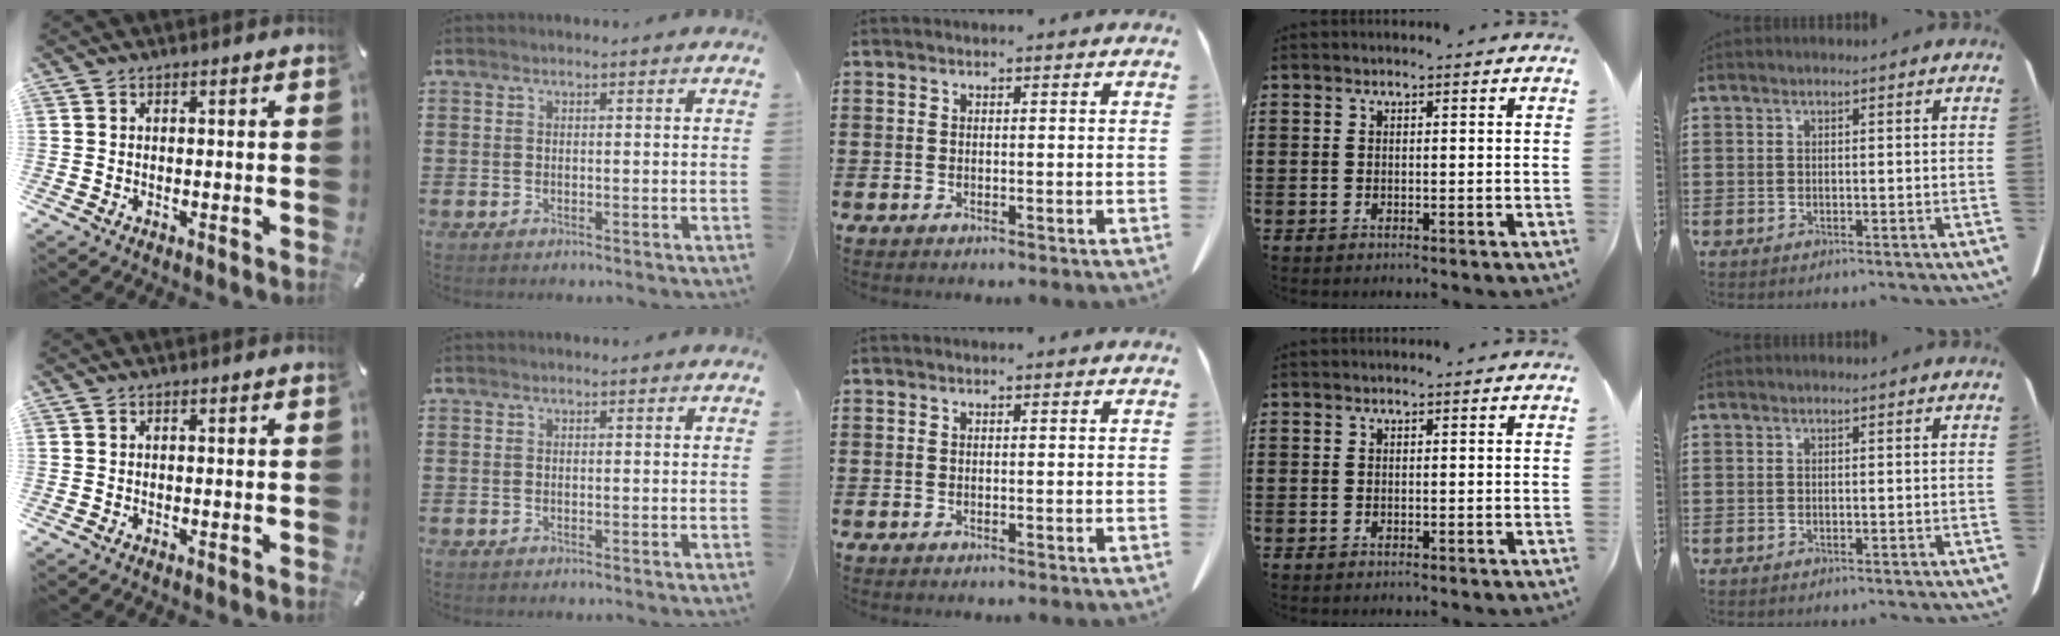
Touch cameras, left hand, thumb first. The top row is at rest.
{}